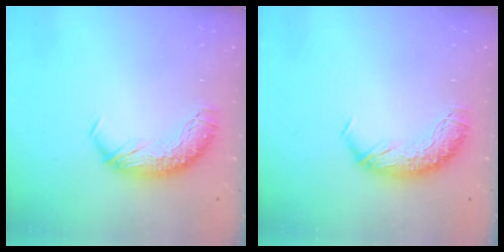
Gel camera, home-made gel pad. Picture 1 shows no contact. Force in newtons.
{"total": 0.0}